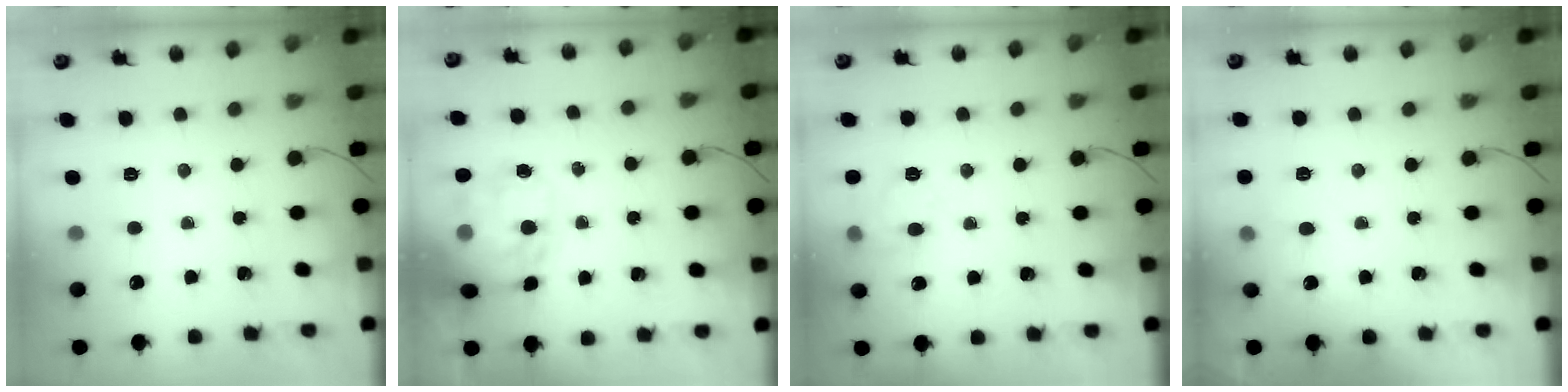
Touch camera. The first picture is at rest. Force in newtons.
{"total": 17.8, "press": 17.3, "slide": 4.0}
{"total": 9.2, "press": 9.1, "slide": 1.2}
{"total": 3.9, "press": 3.4, "slide": 1.9}